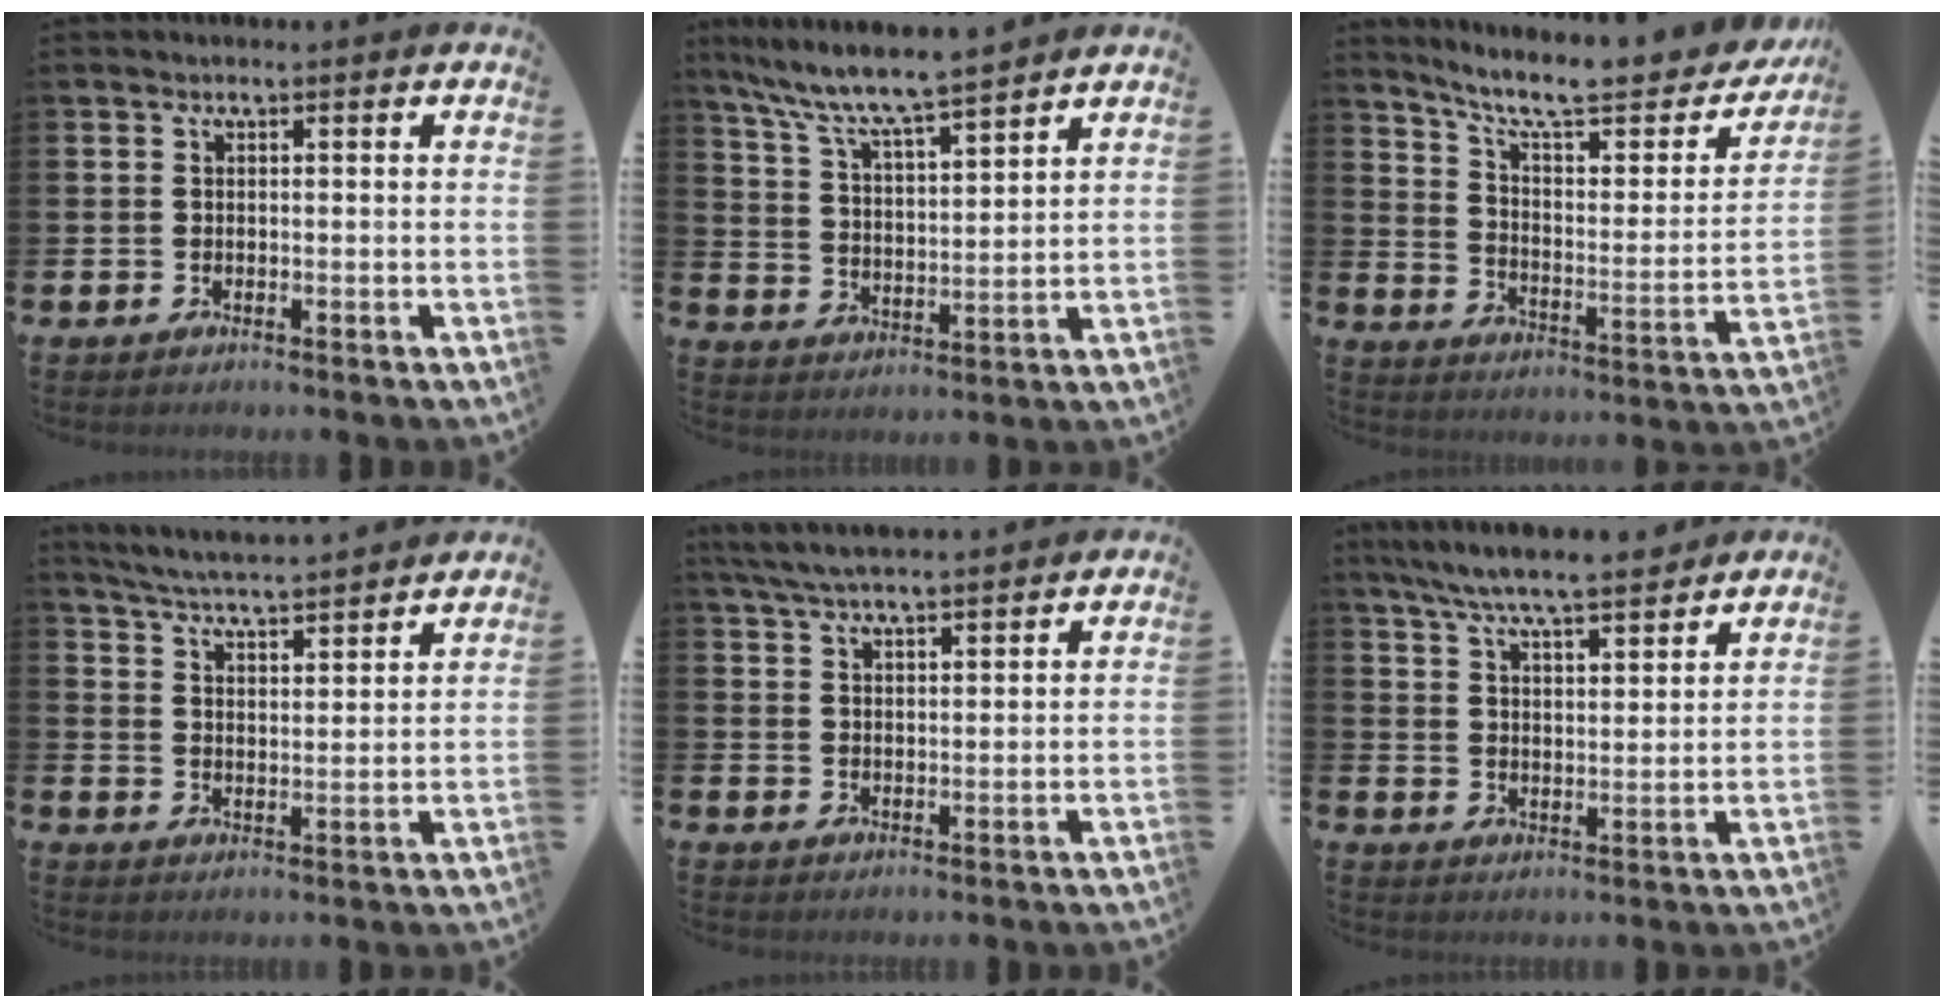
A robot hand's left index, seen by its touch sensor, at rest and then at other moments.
{"total": 8.0, "force": [7.5, 0.4, 2.8], "torque": [-0.089, -0.047, 0.133]}
{"total": 9.7, "force": [8.2, 2.2, 4.8], "torque": [-0.117, -0.057, 0.135]}
{"total": 5.3, "force": [5.3, -0.2, 0.8], "torque": [-0.040, -0.038, 0.091]}
{"total": 5.4, "force": [5.1, 0.5, 1.5], "torque": [-0.051, -0.013, 0.095]}
{"total": 7.5, "force": [7.1, 0.6, 2.4], "torque": [-0.075, -0.035, 0.128]}